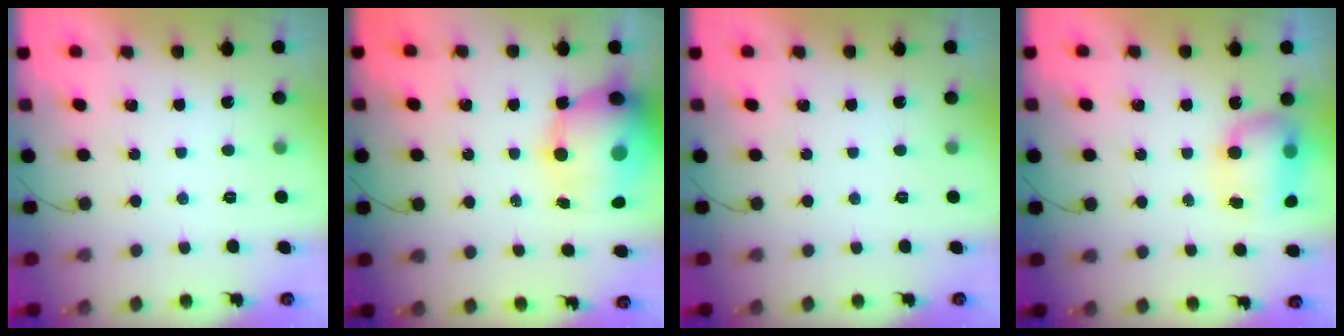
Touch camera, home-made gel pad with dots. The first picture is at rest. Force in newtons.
{"total": 17.7, "press": 17.2, "slide": 4.4}
{"total": 0.0}
{"total": 7.6, "press": 7.6, "slide": 0.7}